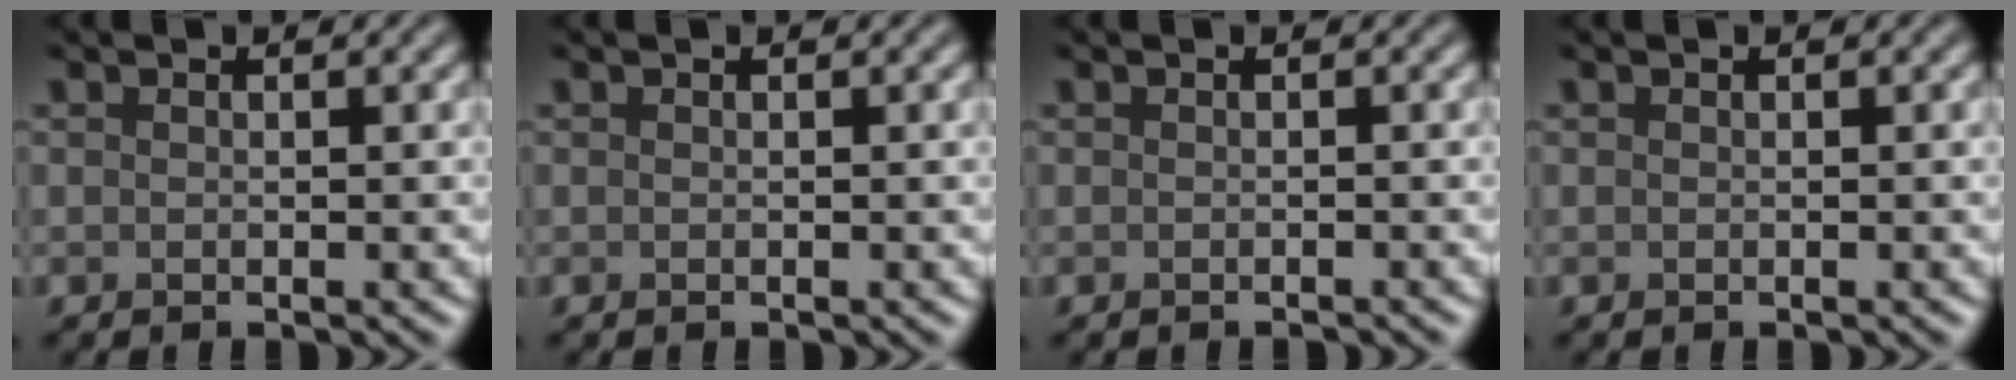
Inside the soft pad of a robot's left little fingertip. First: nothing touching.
{"total": 0.0}
{"total": 0.5, "force": [-0.5, 0.0, 0.2], "torque": [-0.001, 0.001, -0.008]}
{"total": 0.0}